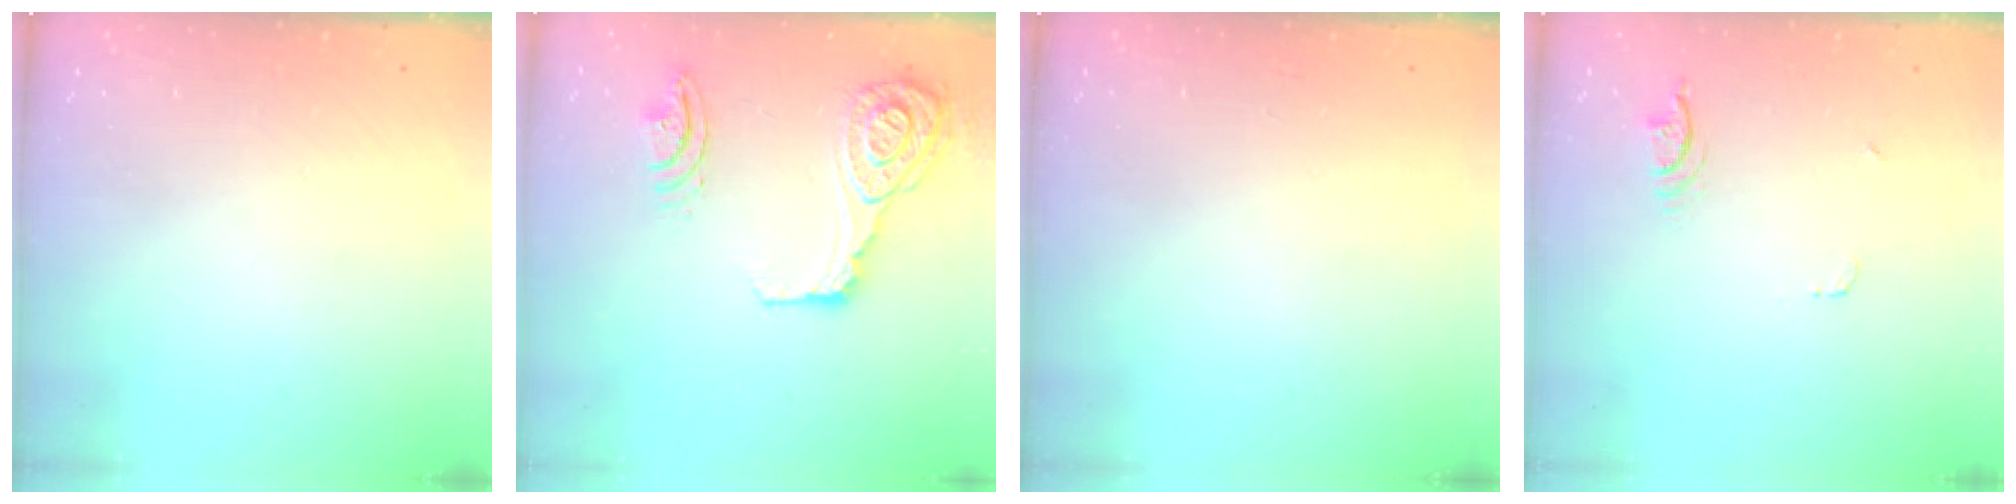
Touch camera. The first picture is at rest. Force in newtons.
{"total": 17.9, "press": 17.6, "slide": 3.7}
{"total": 0.0}
{"total": 3.9, "press": 3.5, "slide": 1.7}